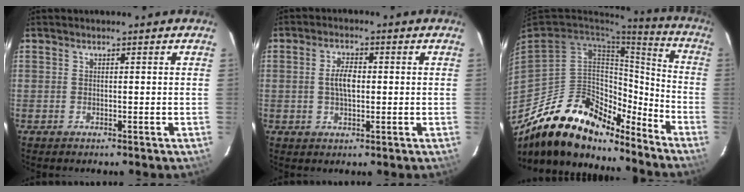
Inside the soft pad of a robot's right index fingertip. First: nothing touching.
{"total": 4.5, "force": [0.1, 2.1, 4.0], "torque": [-0.075, 0.005, 0.004]}
{"total": 24.1, "force": [-18.1, 10.6, 11.7], "torque": [-0.223, 0.021, -0.297]}